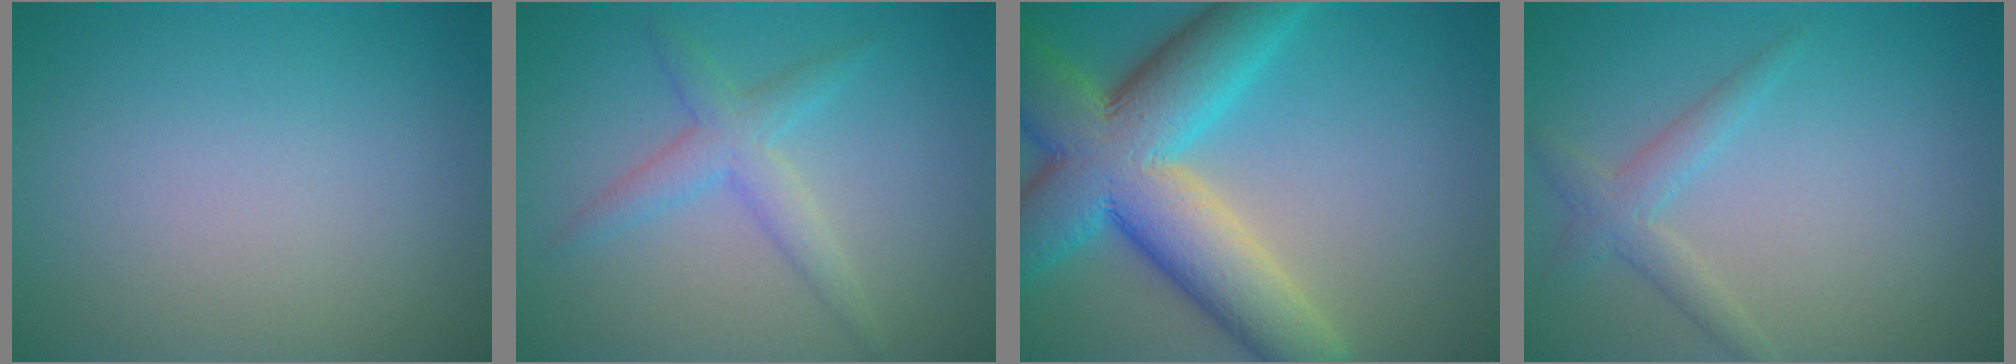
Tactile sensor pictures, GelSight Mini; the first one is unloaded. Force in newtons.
{"total": 2.9, "press": 2.9, "slide": 0.1}
{"total": 12.5, "press": 12.5, "slide": 0.6}
{"total": 2.2, "press": 2.1, "slide": 0.1}